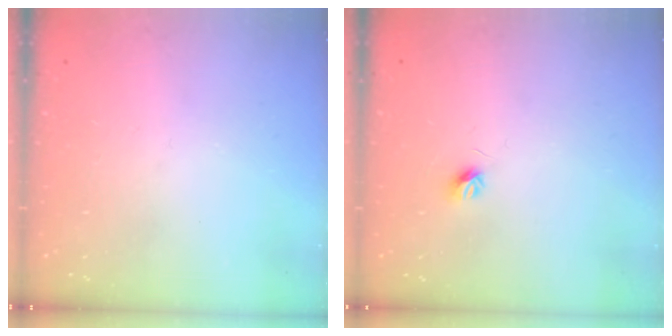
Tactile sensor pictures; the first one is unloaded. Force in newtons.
{"total": 4.1, "press": 4.0, "slide": 0.6}